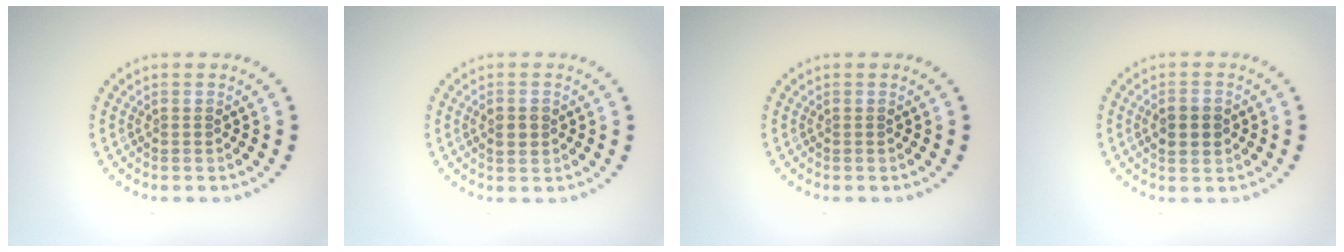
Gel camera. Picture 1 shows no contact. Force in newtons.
{"total": 1.6, "press": 1.6, "slide": 0.1}
{"total": 0.0}
{"total": 3.0, "press": 3.0, "slide": 0.2}